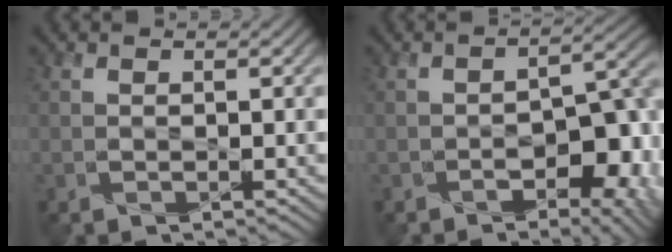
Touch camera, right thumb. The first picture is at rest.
{"total": 11.7, "force": [-5.1, 6.3, 8.4], "torque": [-0.074, -0.001, -0.064]}